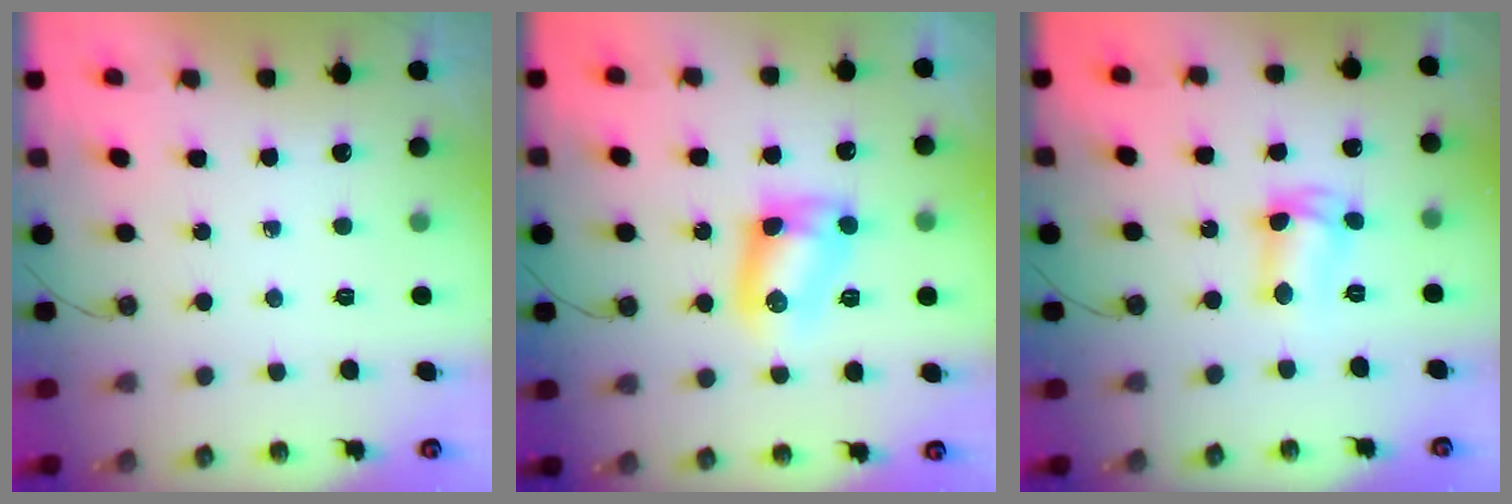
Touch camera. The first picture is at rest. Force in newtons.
{"total": 10.3, "press": 9.6, "slide": 3.6}
{"total": 7.0, "press": 6.9, "slide": 0.8}